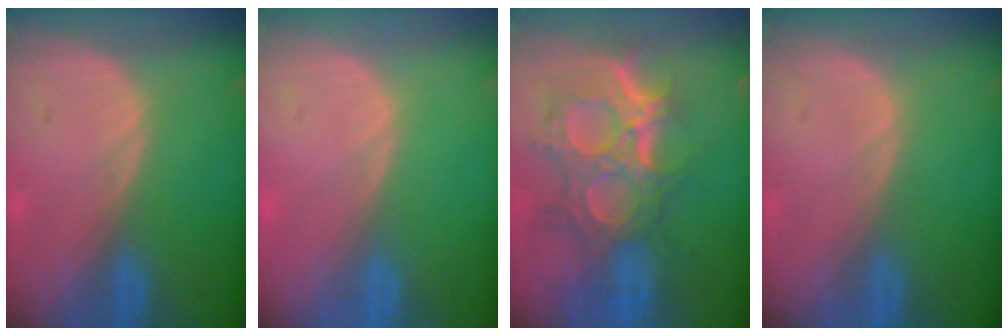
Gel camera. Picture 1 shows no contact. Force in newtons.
{"total": 0.0}
{"total": 12.0, "press": 10.7, "slide": 5.3}
{"total": 0.0}